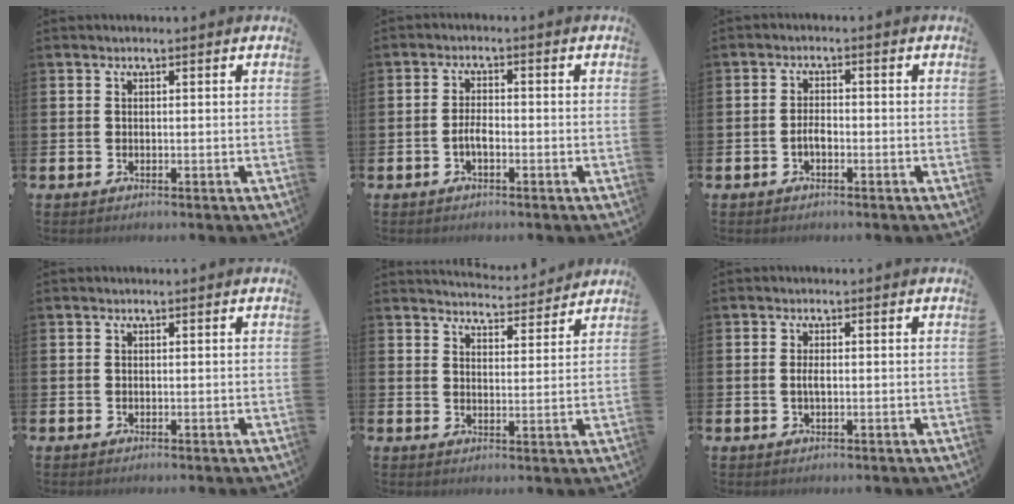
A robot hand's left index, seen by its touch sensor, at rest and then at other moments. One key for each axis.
{"total": 2.4, "fx": -0.9, "fy": 1.0, "fz": 2.0, "tx": -0.031, "ty": 0.001, "tz": -0.018}
{"total": 2.1, "fx": -0.8, "fy": 1.0, "fz": 1.7, "tx": -0.026, "ty": 0.000, "tz": -0.016}
{"total": 0.0}
{"total": 4.6, "fx": 4.6, "fy": 0.4, "fz": 0.1, "tx": -0.002, "ty": -0.037, "tz": 0.079}
{"total": 1.6, "fx": -0.1, "fy": 0.6, "fz": 1.5, "tx": -0.022, "ty": -0.001, "tz": -0.005}